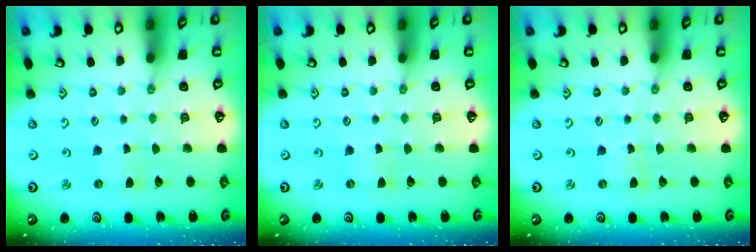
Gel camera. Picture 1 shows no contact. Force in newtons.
{"total": 0.0}
{"total": 0.0}